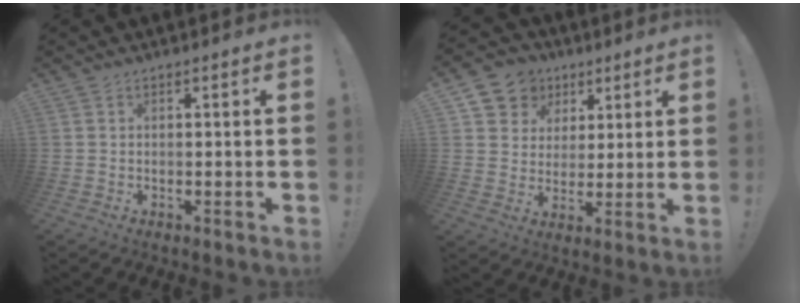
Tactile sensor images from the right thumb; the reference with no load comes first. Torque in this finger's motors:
{"motor_torque": [1.11, 1.09, 0.48, 0.26, -0.01]}